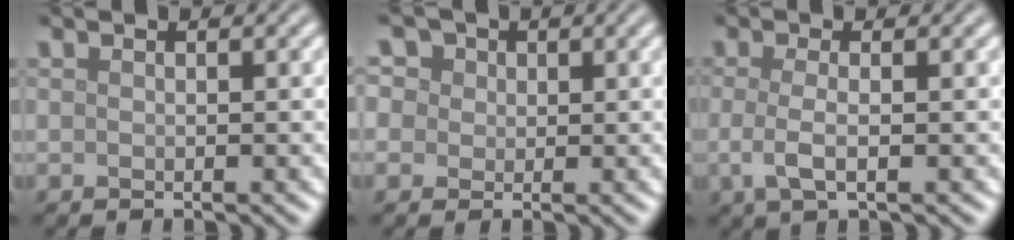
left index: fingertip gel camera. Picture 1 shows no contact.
{"total": 7.4, "force": [3.6, 5.6, 3.3], "torque": [-0.054, 0.032, 0.025]}
{"total": 2.7, "force": [-0.4, 0.9, 2.5], "torque": [-0.054, -0.007, -0.011]}